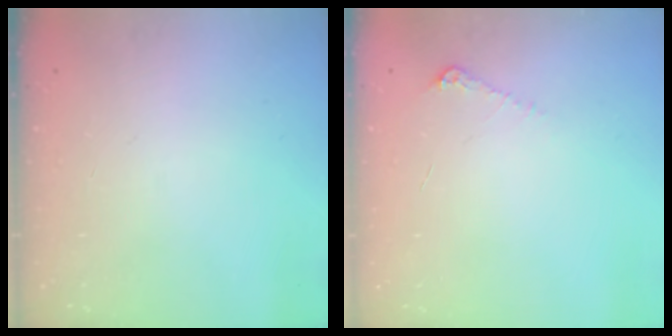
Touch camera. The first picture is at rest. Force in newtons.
{"total": 4.9, "press": 4.9, "slide": 0.7}